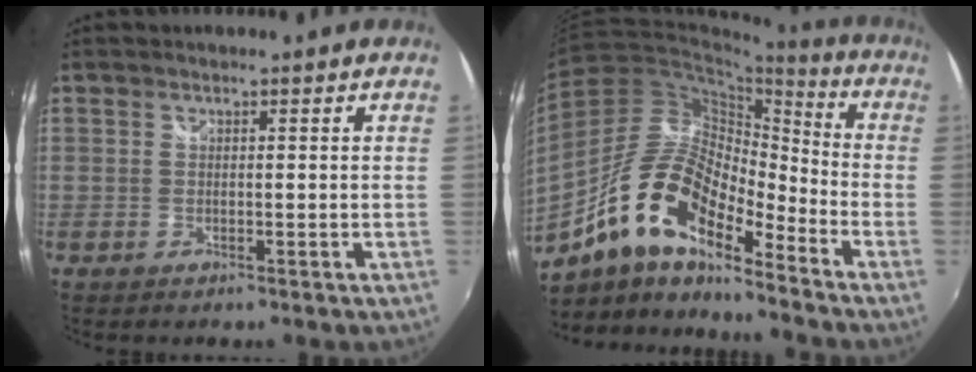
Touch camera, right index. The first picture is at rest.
{"total": 15.0, "force": [-10.2, 4.6, 10.1], "torque": [-0.191, 0.005, -0.203]}